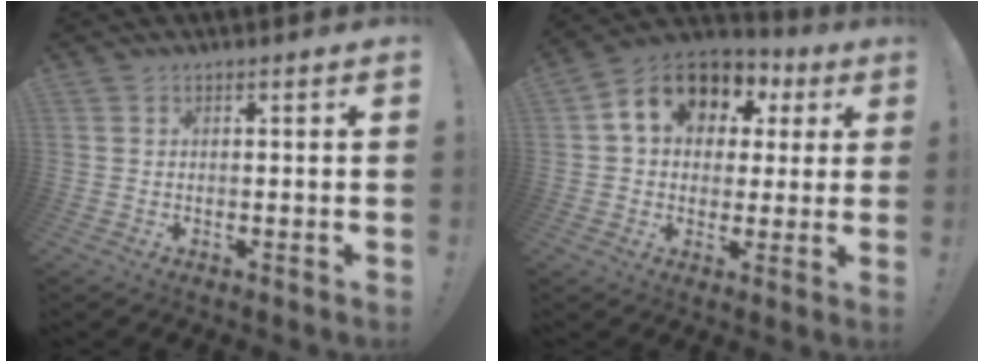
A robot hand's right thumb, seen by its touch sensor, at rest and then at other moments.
{"total": 14.0, "force": [5.0, 10.4, 7.9], "torque": [-0.127, -0.011, 0.094]}